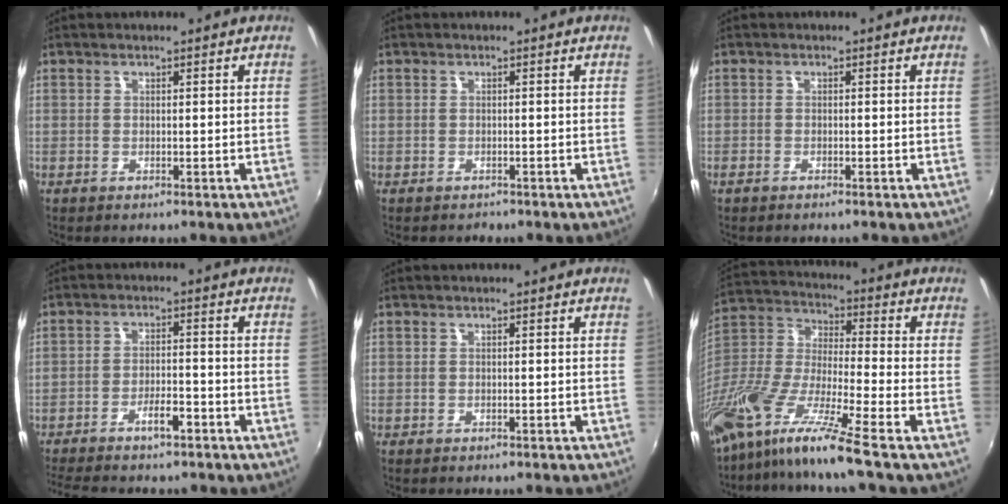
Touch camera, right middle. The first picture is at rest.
{"total": 0.7, "force": [-0.5, 0.5, -0.2], "torque": [0.003, 0.003, -0.006]}
{"total": 0.8, "force": [-0.7, 0.0, 0.4], "torque": [-0.008, -0.001, -0.016]}
{"total": 7.7, "force": [-6.3, 1.7, 4.2], "torque": [-0.087, 0.002, -0.102]}
{"total": 1.2, "force": [-1.1, 0.0, 0.5], "torque": [-0.012, -0.009, -0.015]}
{"total": 17.0, "force": [-12.3, -0.2, 11.7], "torque": [-0.228, -0.034, -0.245]}